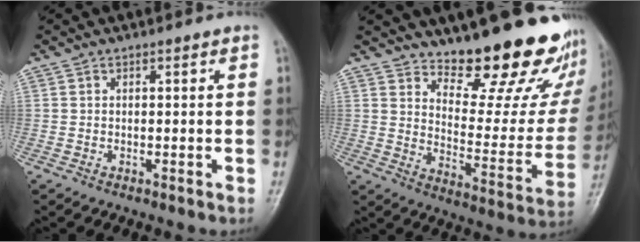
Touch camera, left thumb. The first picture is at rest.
{"total": 22.0, "force": [17.8, 7.1, 10.9], "torque": [-0.098, -0.148, 0.239]}